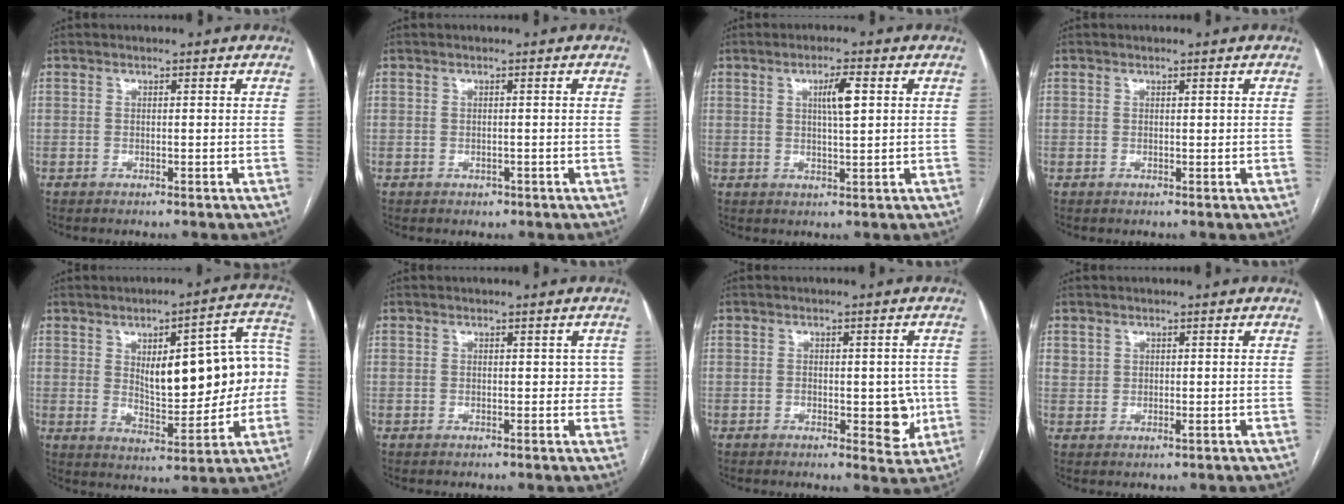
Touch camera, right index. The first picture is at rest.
{"total": 0.9, "force": [-0.4, 0.7, 0.3], "torque": [-0.008, 0.001, -0.003]}
{"total": 4.3, "force": [1.3, 0.5, 4.0], "torque": [-0.073, 0.002, 0.022]}
{"total": 0.0}
{"total": 17.2, "force": [1.6, 5.8, 16.1], "torque": [-0.218, 0.035, 0.034]}
{"total": 1.9, "force": [0.4, 1.4, 1.1], "torque": [-0.005, 0.011, 0.003]}
{"total": 6.1, "force": [-1.1, 3.0, 5.2], "torque": [-0.051, 0.002, -0.007]}
{"total": 1.6, "force": [0.9, 1.2, 0.5], "torque": [-0.005, 0.001, 0.019]}